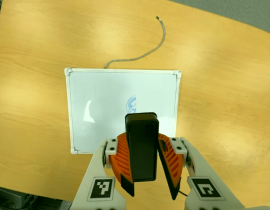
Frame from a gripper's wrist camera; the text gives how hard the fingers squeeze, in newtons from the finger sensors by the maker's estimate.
{"total": 9.0, "left": 9.5, "right": 8.6}